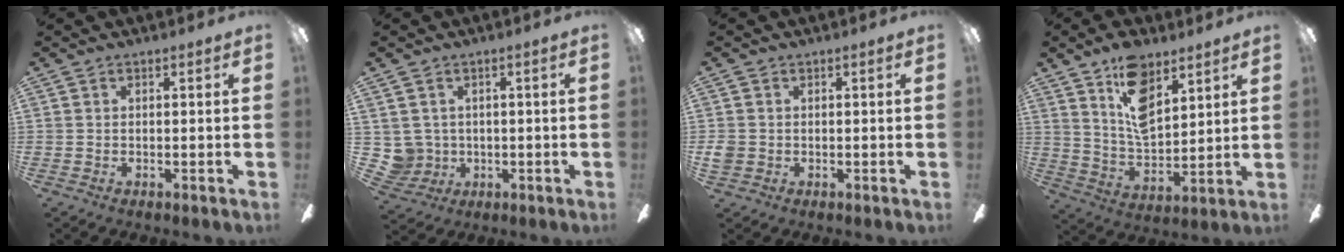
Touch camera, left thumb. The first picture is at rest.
{"total": 5.0, "force": [1.1, 4.9, 0.3], "torque": [-0.030, -0.006, 0.023]}
{"total": 2.8, "force": [-0.1, 2.6, 1.1], "torque": [-0.017, 0.006, 0.000]}
{"total": 13.8, "force": [8.6, 7.0, 8.1], "torque": [-0.138, -0.036, 0.156]}